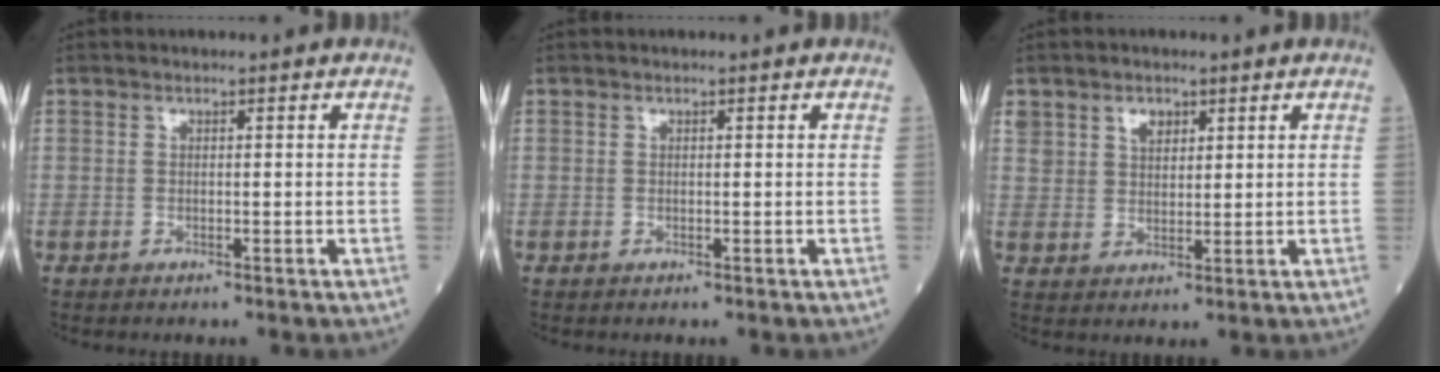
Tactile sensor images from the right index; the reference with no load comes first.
{"total": 0.0}
{"total": 4.0, "force": [2.2, 2.8, 1.8], "torque": [-0.034, 0.007, 0.047]}